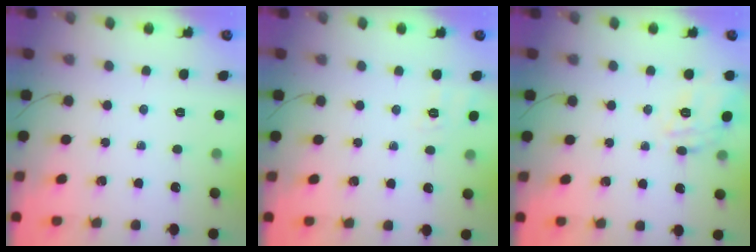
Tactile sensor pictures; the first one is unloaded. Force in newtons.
{"total": 2.3, "press": 1.2, "slide": 1.9}
{"total": 14.6, "press": 14.6, "slide": 0.9}